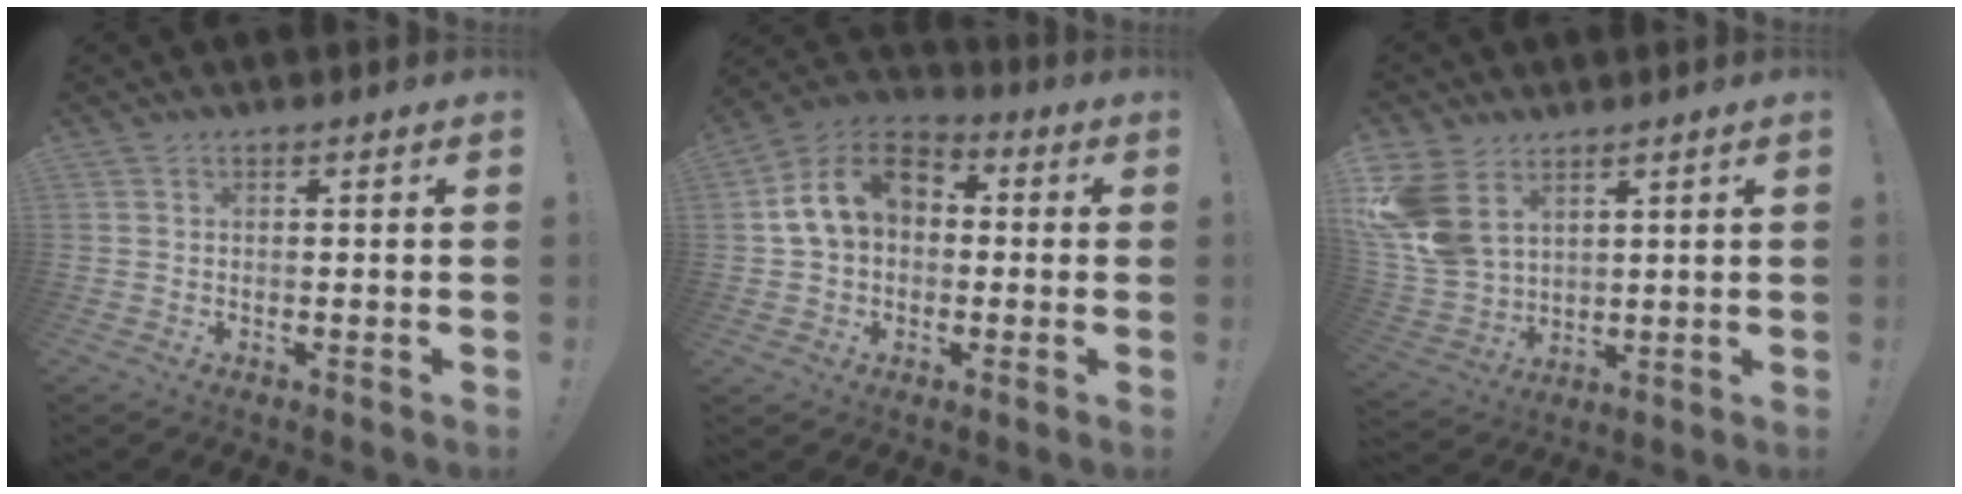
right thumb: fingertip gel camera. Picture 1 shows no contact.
{"total": 14.4, "force": [3.3, 10.5, 9.3], "torque": [-0.151, 0.011, 0.065]}
{"total": 13.8, "force": [5.8, 9.9, 7.7], "torque": [-0.159, -0.028, 0.118]}